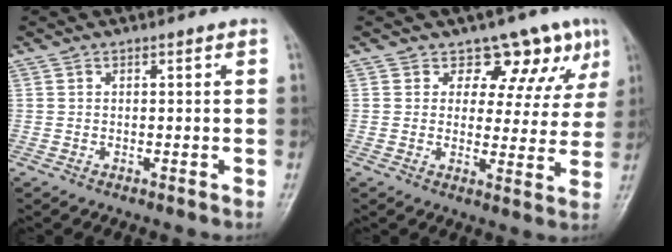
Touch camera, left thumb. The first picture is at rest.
{"total": 9.3, "force": [6.3, 5.9, 3.5], "torque": [0.006, -0.031, 0.066]}